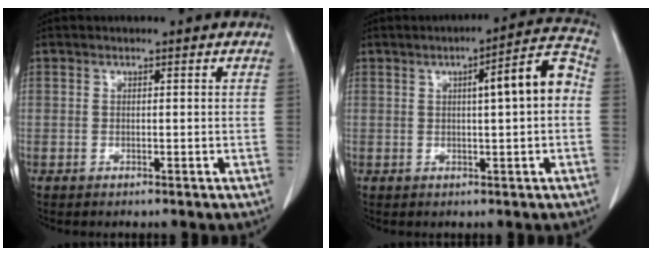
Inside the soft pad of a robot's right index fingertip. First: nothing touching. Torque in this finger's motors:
{"motor_torque": [0.69, -0.12, 0.34, 0.07]}